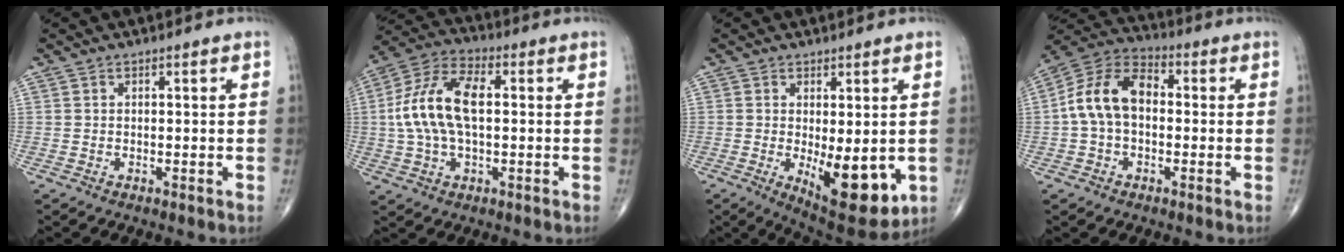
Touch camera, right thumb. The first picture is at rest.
{"total": 14.1, "force": [0.9, 7.6, 11.9], "torque": [-0.239, 0.027, 0.012]}
{"total": 12.5, "force": [-2.4, 5.1, 11.2], "torque": [-0.138, -0.027, -0.017]}
{"total": 11.9, "force": [-0.1, 7.9, 9.0], "torque": [-0.161, 0.035, -0.015]}